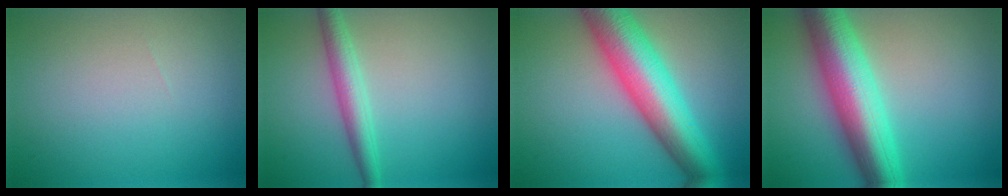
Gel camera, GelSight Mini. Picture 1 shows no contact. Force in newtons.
{"total": 3.0, "press": 3.0, "slide": 0.1}
{"total": 10.2, "press": 10.2, "slide": 0.3}
{"total": 9.3, "press": 9.3, "slide": 0.3}